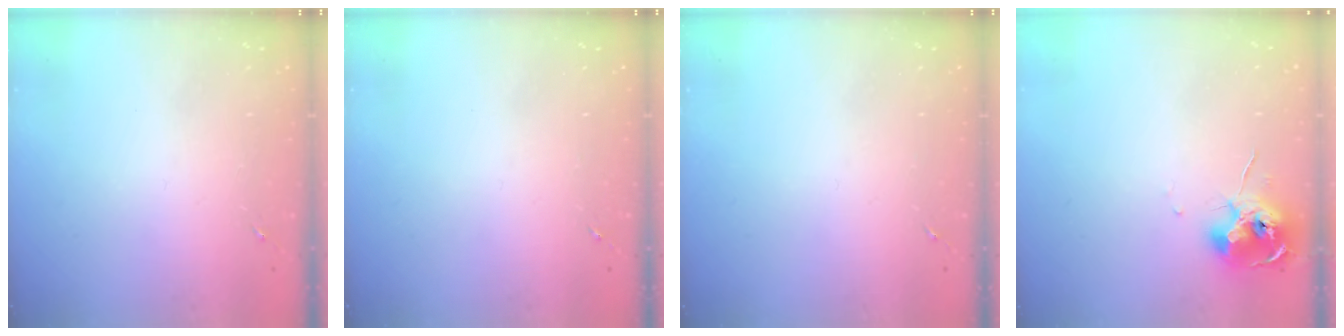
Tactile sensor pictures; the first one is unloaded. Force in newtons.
{"total": 0.0}
{"total": 0.0}
{"total": 10.5, "press": 10.4, "slide": 1.0}